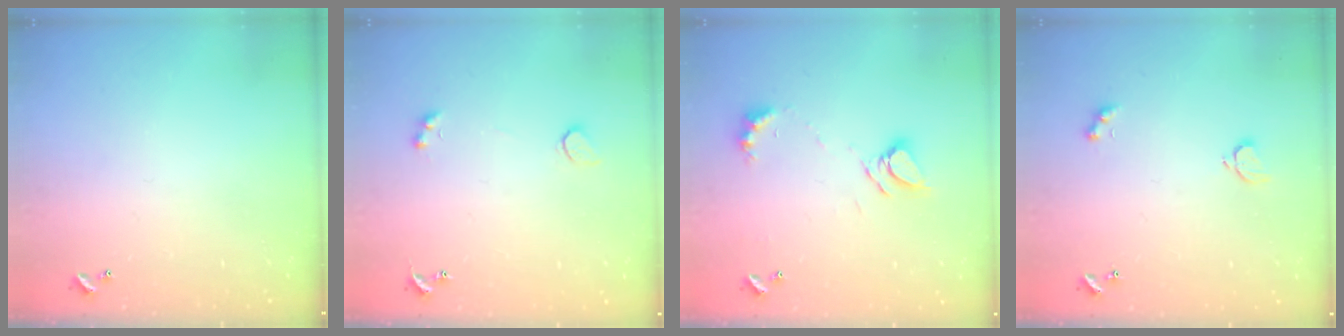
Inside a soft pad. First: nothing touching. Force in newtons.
{"total": 2.1, "press": 1.9, "slide": 1.0}
{"total": 7.0, "press": 7.0, "slide": 0.8}
{"total": 2.1, "press": 2.1, "slide": 0.5}